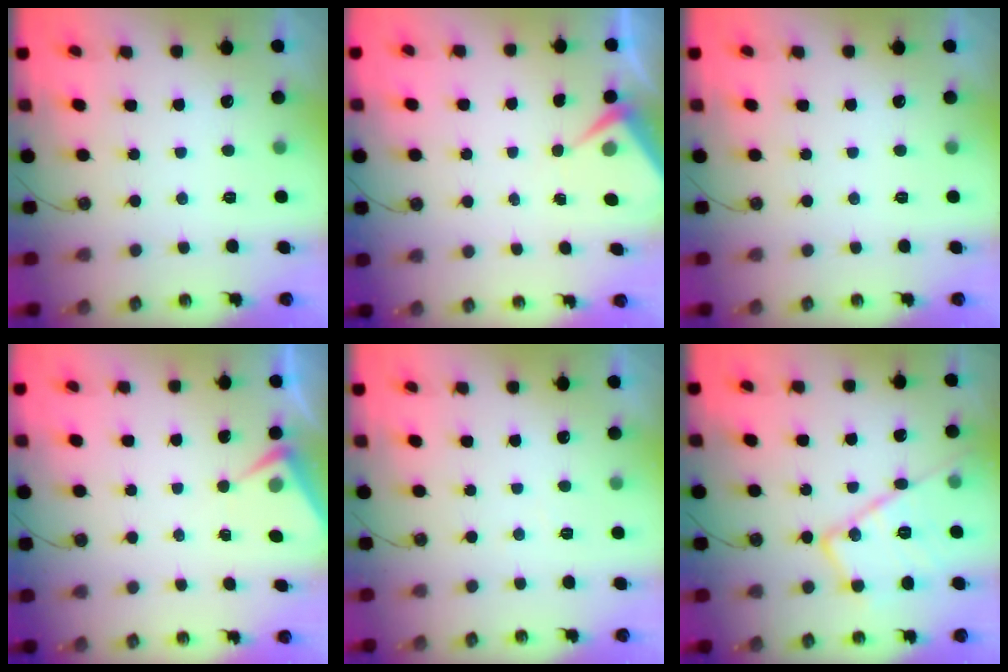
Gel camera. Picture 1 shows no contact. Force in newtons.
{"total": 4.1, "press": 4.0, "slide": 0.5}
{"total": 0.0}
{"total": 4.4, "press": 4.3, "slide": 0.5}
{"total": 2.9, "press": 2.9, "slide": 0.5}
{"total": 17.8, "press": 17.7, "slide": 1.5}